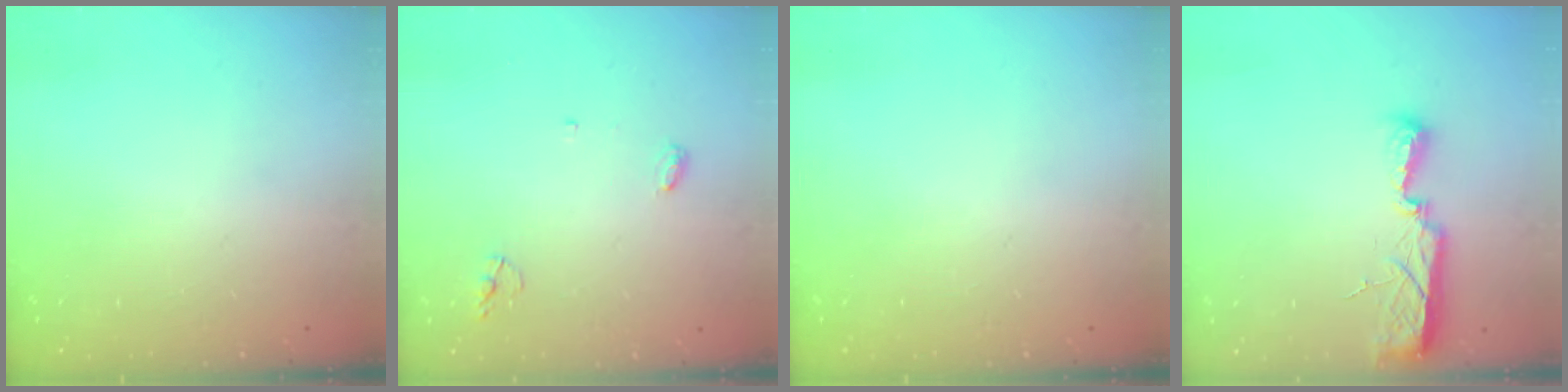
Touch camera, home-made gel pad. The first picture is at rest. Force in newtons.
{"total": 4.0, "press": 3.9, "slide": 0.3}
{"total": 0.0}
{"total": 7.5, "press": 7.5, "slide": 0.8}